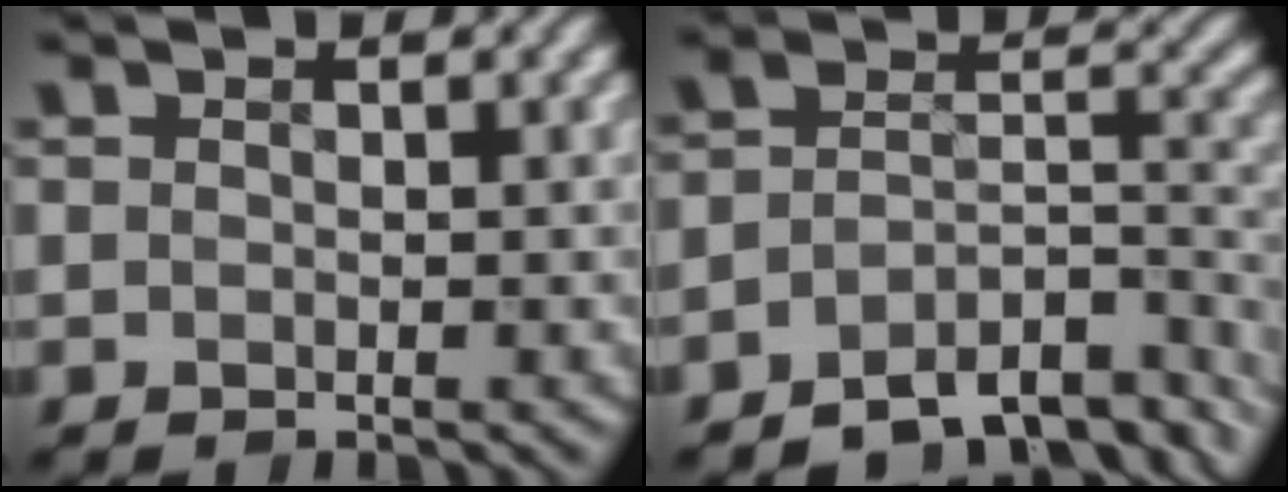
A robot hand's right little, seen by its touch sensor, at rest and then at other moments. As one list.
[{"total": 7.7, "force": [-5.9, 3.2, 3.7], "torque": [-0.048, -0.011, -0.090]}]